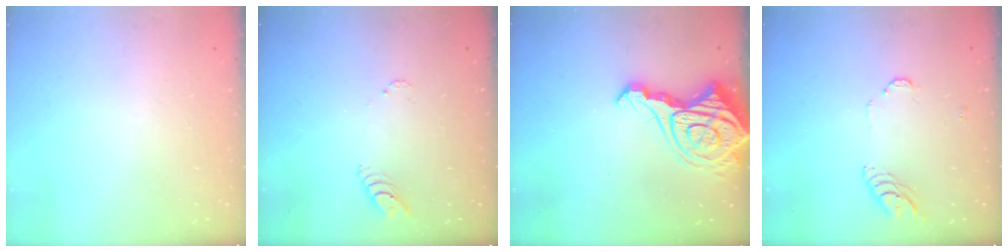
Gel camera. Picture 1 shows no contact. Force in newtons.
{"total": 3.9, "press": 3.9, "slide": 0.2}
{"total": 16.4, "press": 16.3, "slide": 1.9}
{"total": 6.8, "press": 6.8, "slide": 0.8}